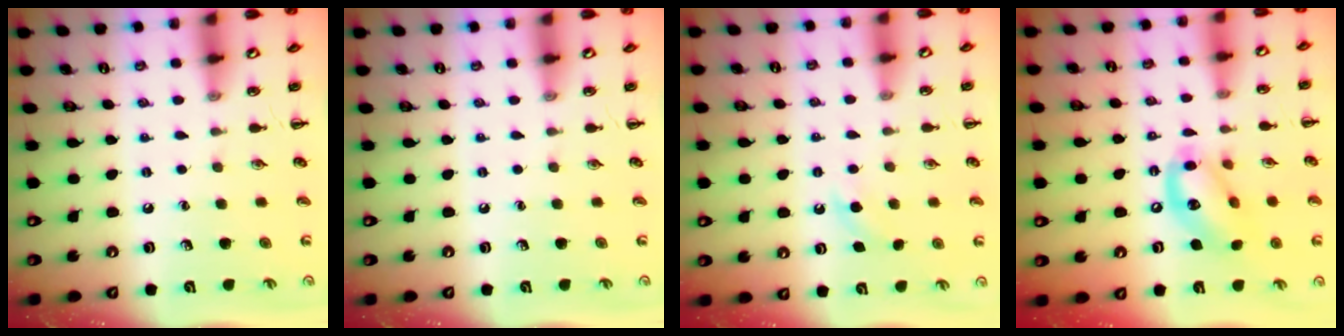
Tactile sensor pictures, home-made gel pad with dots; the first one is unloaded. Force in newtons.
{"total": 0.0}
{"total": 3.5, "press": 3.4, "slide": 0.9}
{"total": 14.0, "press": 13.7, "slide": 3.0}